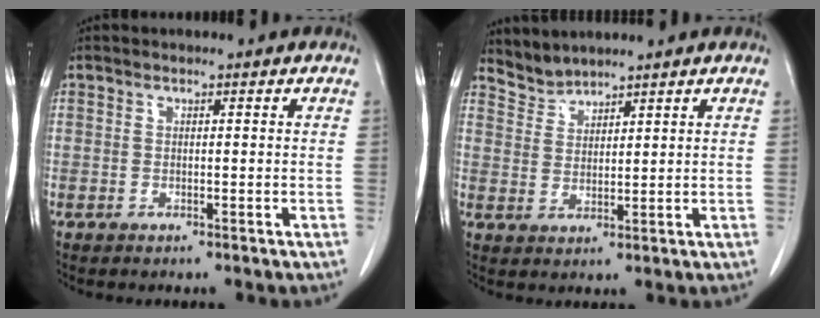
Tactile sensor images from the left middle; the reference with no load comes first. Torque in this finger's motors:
{"motor_torque": [-0.10, -0.54, -0.07, -0.04]}